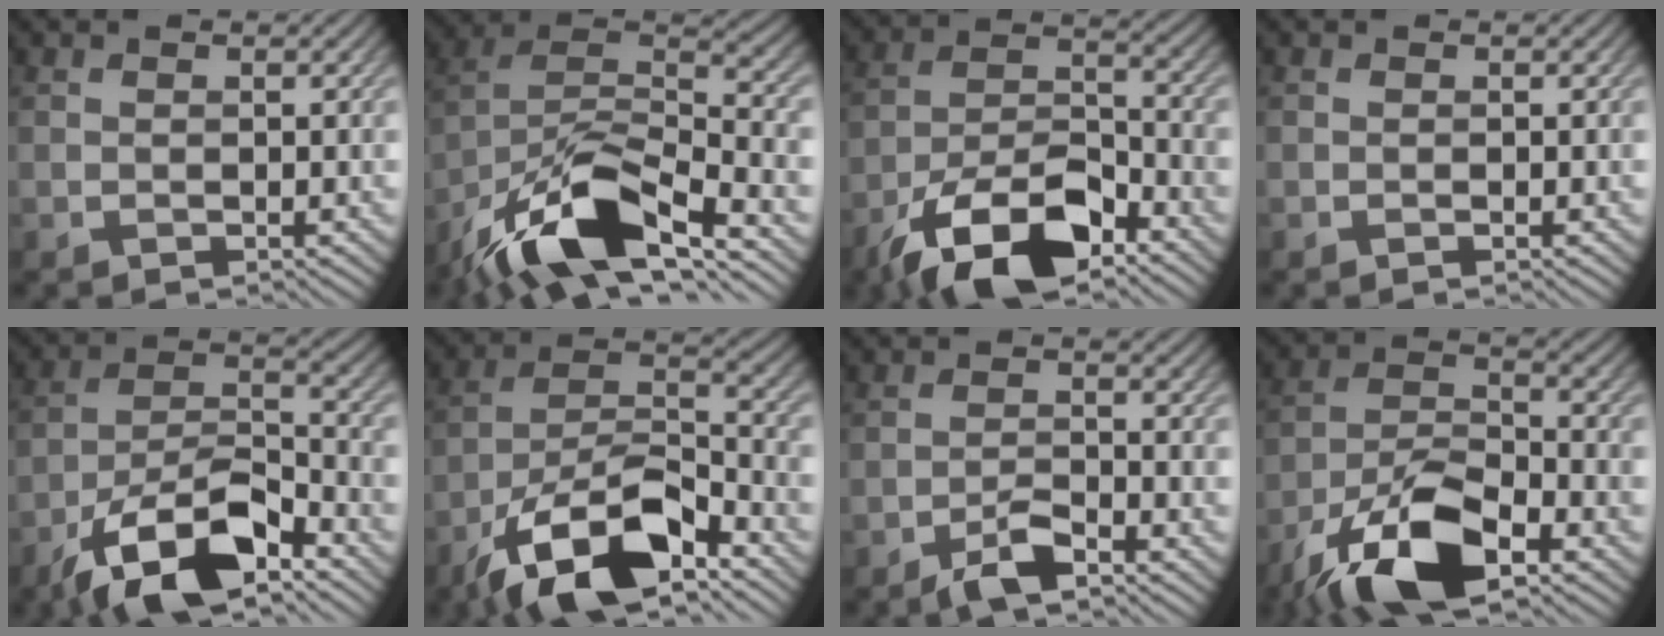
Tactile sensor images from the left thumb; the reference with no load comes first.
{"total": 15.4, "force": [-10.4, 5.1, 10.1], "torque": [-0.210, -0.007, -0.195]}
{"total": 12.8, "force": [-8.6, 5.1, 8.1], "torque": [-0.153, -0.003, -0.175]}
{"total": 0.0}
{"total": 13.3, "force": [-8.7, 4.9, 8.7], "torque": [-0.161, -0.003, -0.180]}
{"total": 14.7, "force": [-9.6, 5.3, 9.8], "torque": [-0.179, -0.003, -0.194]}
{"total": 3.6, "force": [-2.6, 0.8, 2.3], "torque": [-0.048, 0.005, -0.057]}
{"total": 13.3, "force": [-8.5, 4.7, 9.0], "torque": [-0.182, -0.006, -0.175]}